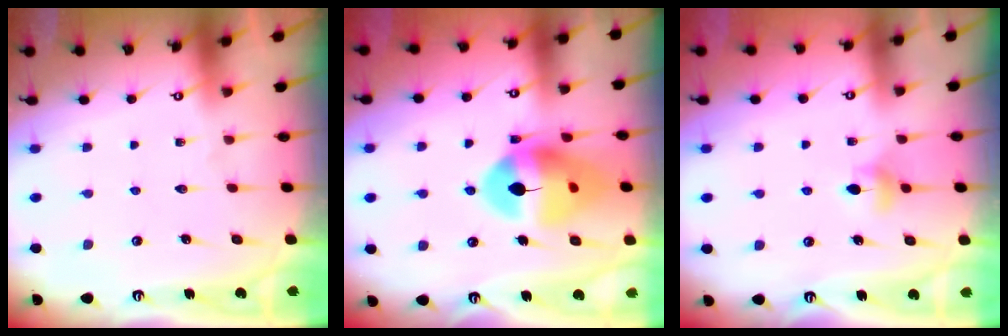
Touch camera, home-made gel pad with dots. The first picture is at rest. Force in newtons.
{"total": 14.7, "press": 14.6, "slide": 1.9}
{"total": 4.8, "press": 4.8, "slide": 0.7}